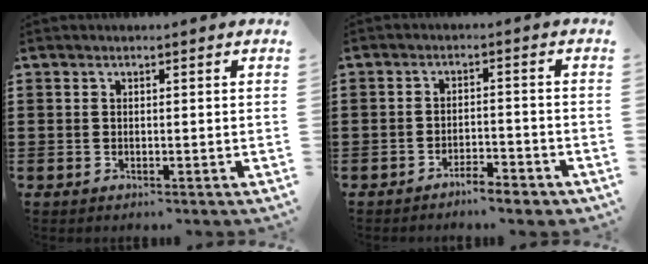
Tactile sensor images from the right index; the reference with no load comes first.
{"total": 3.1, "force": [-3.0, 0.2, 0.8], "torque": [-0.017, 0.001, -0.061]}